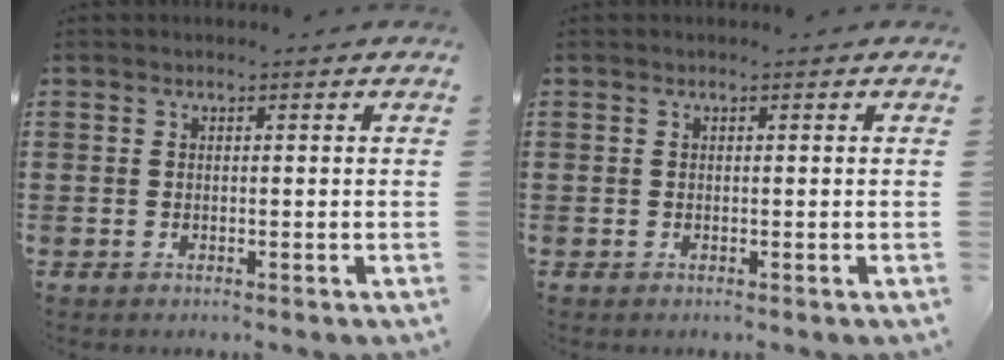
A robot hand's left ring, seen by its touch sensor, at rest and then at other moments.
{"total": 0.0}